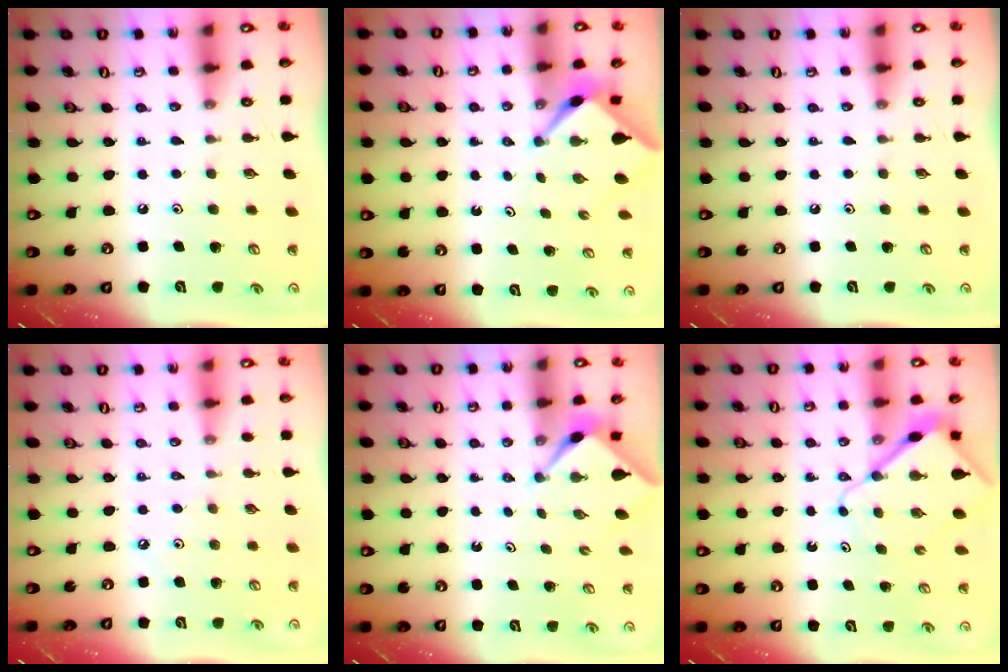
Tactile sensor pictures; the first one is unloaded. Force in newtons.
{"total": 2.5, "press": 2.5, "slide": 0.3}
{"total": 0.0}
{"total": 2.4, "press": 2.3, "slide": 0.5}
{"total": 2.3, "press": 2.2, "slide": 0.3}
{"total": 9.6, "press": 9.5, "slide": 0.9}